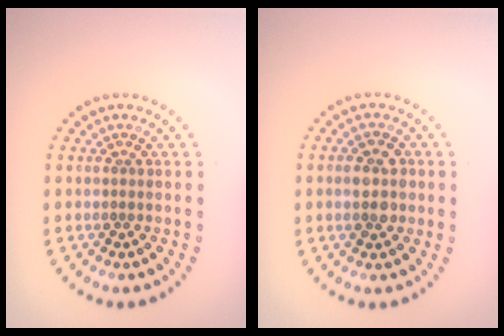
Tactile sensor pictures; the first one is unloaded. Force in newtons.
{"total": 2.8, "press": 2.8, "slide": 0.2}